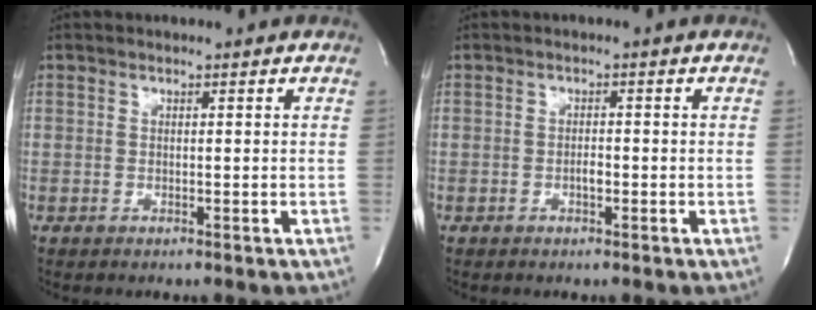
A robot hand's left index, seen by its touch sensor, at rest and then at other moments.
{"total": 1.1, "force": [-0.6, 0.4, 0.9], "torque": [-0.014, -0.001, -0.013]}